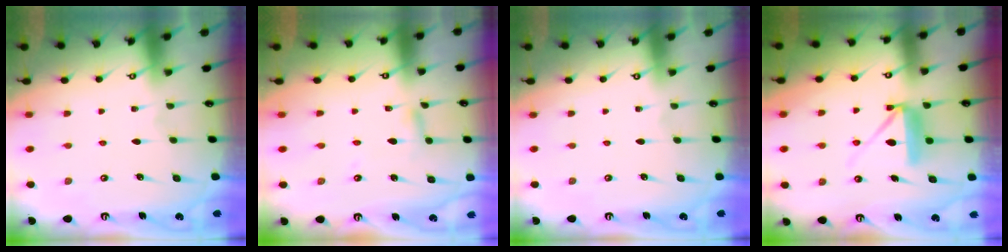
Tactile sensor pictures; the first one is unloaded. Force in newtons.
{"total": 2.5, "press": 2.5, "slide": 0.1}
{"total": 0.6, "press": 0.5, "slide": 0.4}
{"total": 10.1, "press": 10.1, "slide": 0.7}